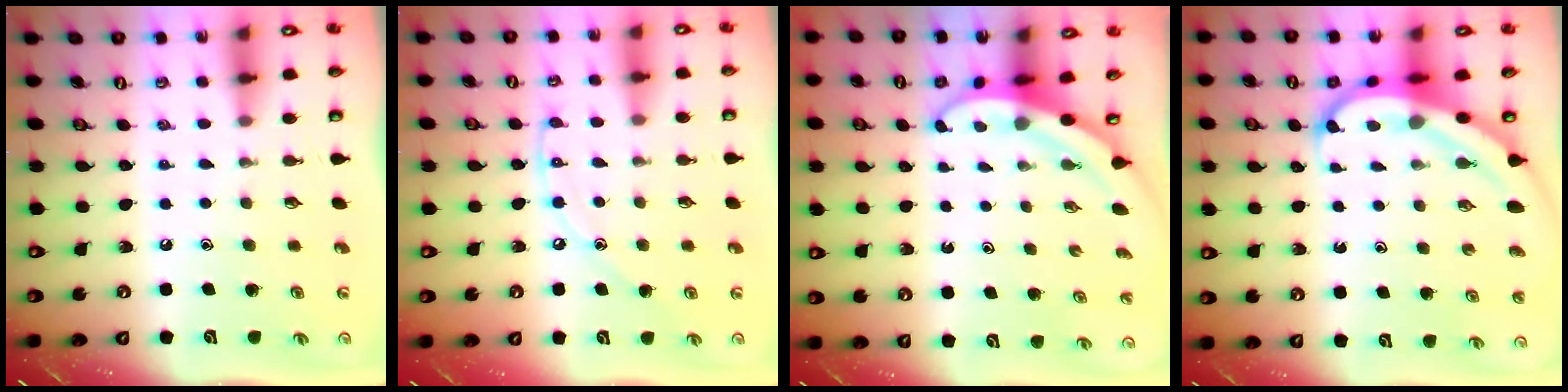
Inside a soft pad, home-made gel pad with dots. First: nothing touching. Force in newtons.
{"total": 8.7, "press": 8.6, "slide": 0.8}
{"total": 3.4, "press": 3.4, "slide": 0.1}
{"total": 7.0, "press": 6.9, "slide": 1.3}